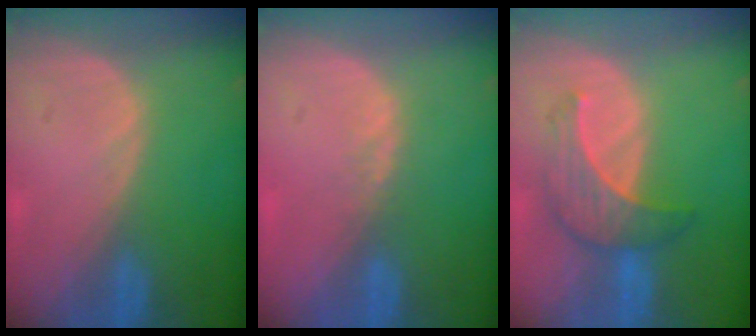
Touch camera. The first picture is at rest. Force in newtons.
{"total": 1.3, "press": 1.1, "slide": 0.7}
{"total": 5.8, "press": 5.8, "slide": 0.6}